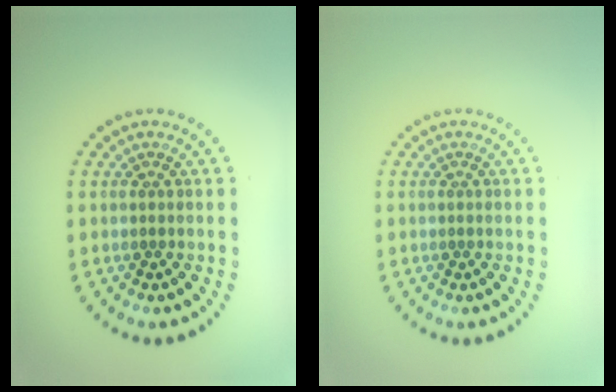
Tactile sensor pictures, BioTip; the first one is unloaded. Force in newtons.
{"total": 0.0}